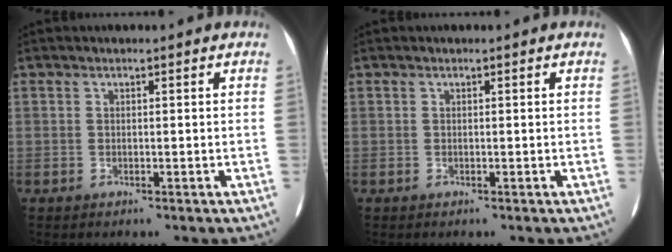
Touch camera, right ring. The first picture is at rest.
{"total": 0.0}